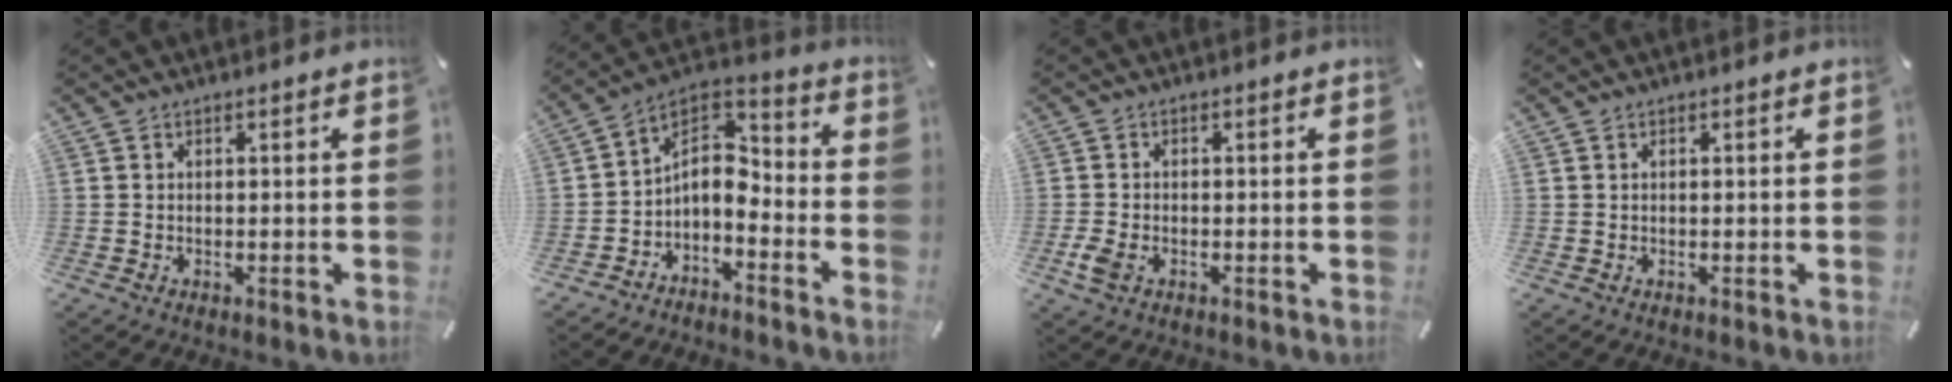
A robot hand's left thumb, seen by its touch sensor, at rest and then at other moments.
{"total": 7.7, "force": [-2.4, 5.8, 4.4], "torque": [-0.087, -0.002, -0.047]}
{"total": 3.6, "force": [-1.4, 2.2, 2.4], "torque": [-0.067, -0.005, -0.030]}
{"total": 0.0}